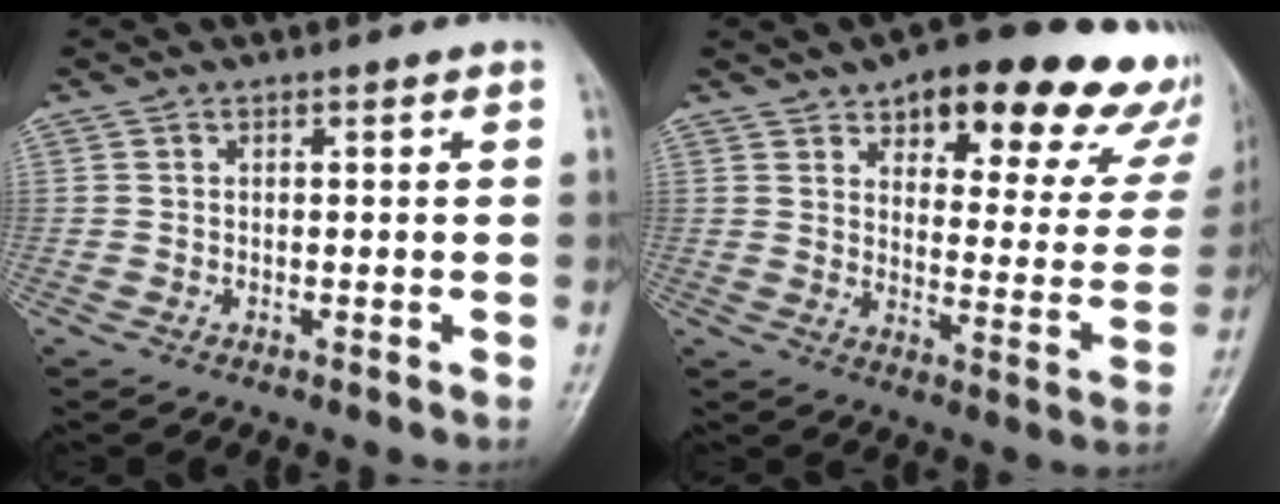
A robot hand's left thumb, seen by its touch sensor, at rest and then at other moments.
{"total": 25.2, "force": [16.6, 10.1, 16.0], "torque": [-0.157, -0.060, 0.204]}